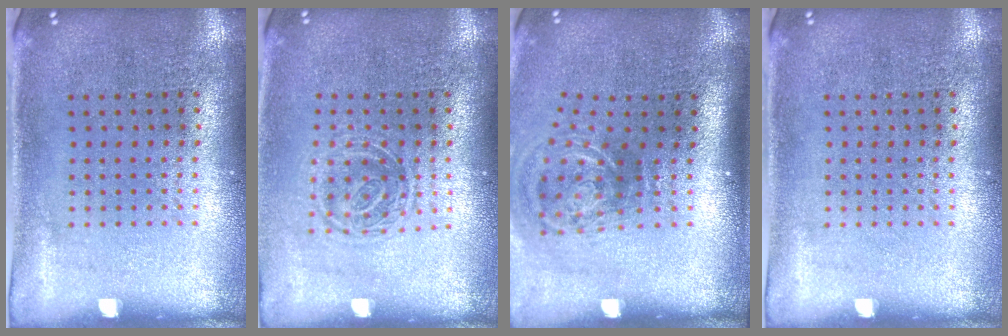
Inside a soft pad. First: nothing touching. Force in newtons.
{"total": 1.3, "press": 1.1, "slide": 0.7}
{"total": 2.2, "press": 1.4, "slide": 1.7}
{"total": 0.0}